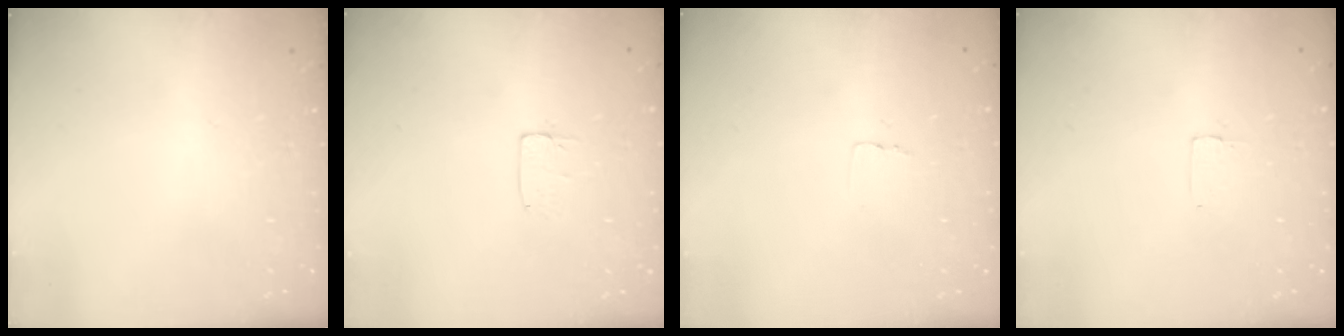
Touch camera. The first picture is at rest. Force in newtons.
{"total": 3.7, "press": 3.6, "slide": 0.2}
{"total": 2.6, "press": 2.6, "slide": 0.1}
{"total": 1.7, "press": 1.7, "slide": 0.1}